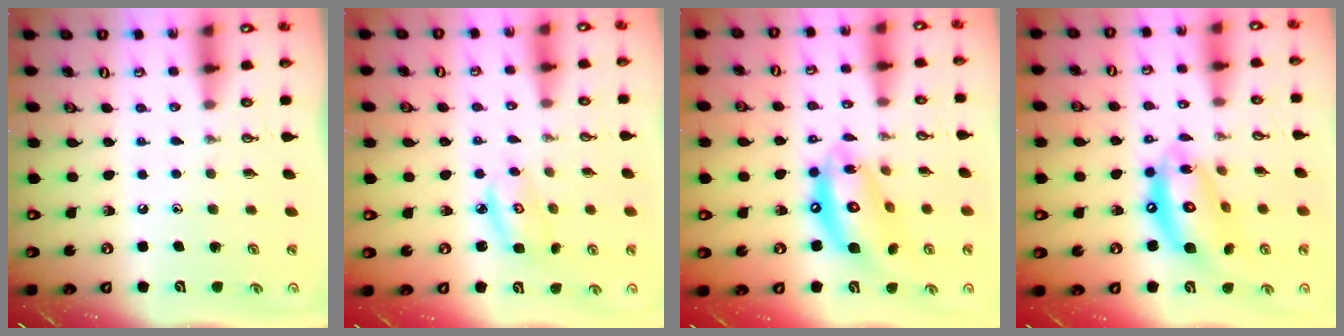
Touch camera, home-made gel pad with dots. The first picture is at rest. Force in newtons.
{"total": 4.7, "press": 4.7, "slide": 0.2}
{"total": 15.9, "press": 15.8, "slide": 1.3}
{"total": 15.9, "press": 15.8, "slide": 1.3}